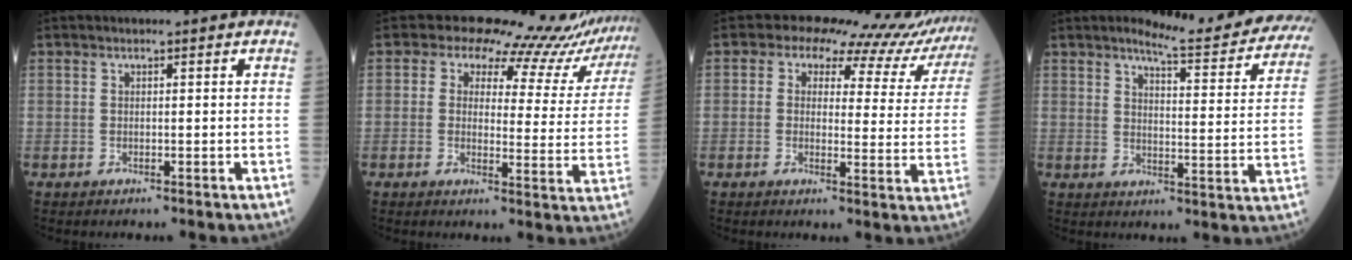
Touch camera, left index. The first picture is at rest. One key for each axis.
{"total": 12.7, "fx": 12.3, "fy": 2.7, "fz": 1.6, "tx": 0.007, "ty": -0.067, "tz": 0.111}
{"total": 10.3, "fx": 9.4, "fy": 3.5, "fz": 2.4, "tx": -0.010, "ty": -0.009, "tz": 0.079}
{"total": 16.1, "fx": 14.9, "fy": 1.7, "fz": 6.0, "tx": -0.064, "ty": -0.069, "tz": 0.163}